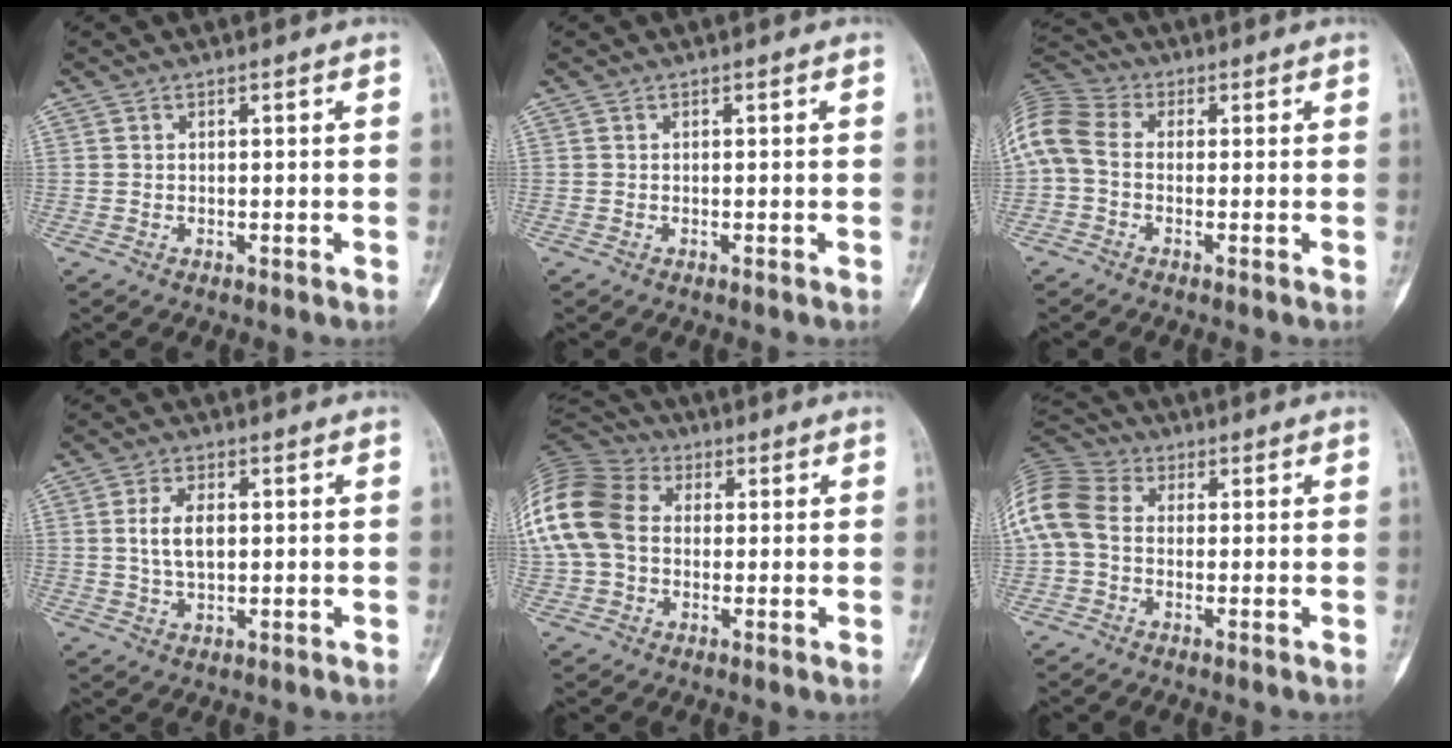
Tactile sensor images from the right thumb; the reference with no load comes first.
{"total": 0.0}
{"total": 11.3, "force": [0.0, 8.0, 8.0], "torque": [-0.182, 0.025, -0.014]}
{"total": 5.9, "force": [0.7, 3.2, 4.9], "torque": [-0.086, 0.000, 0.013]}
{"total": 18.6, "force": [1.9, 14.0, 12.0], "torque": [-0.277, 0.041, 0.029]}
{"total": 12.6, "force": [0.4, 9.4, 8.3], "torque": [-0.191, 0.030, -0.004]}